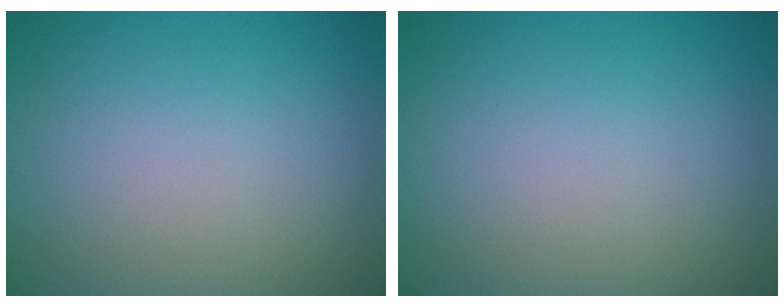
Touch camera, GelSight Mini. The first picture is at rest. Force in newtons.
{"total": 0.0}